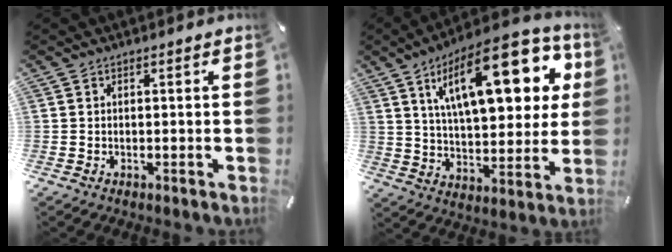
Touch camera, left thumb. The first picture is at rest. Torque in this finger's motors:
{"motor_torque": [2.39, 2.46, 2.42, -0.35, 0.31]}